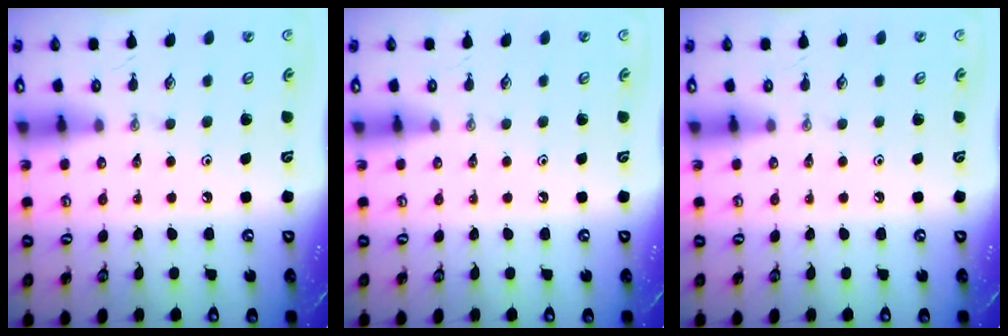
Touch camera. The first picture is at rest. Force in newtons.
{"total": 0.0}
{"total": 0.0}